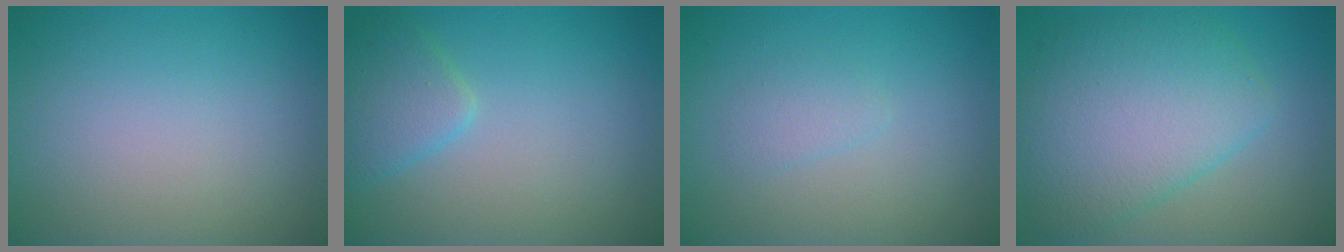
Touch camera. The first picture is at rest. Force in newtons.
{"total": 2.7, "press": 2.7, "slide": 0.1}
{"total": 1.1, "press": 1.1, "slide": 0.0}
{"total": 7.5, "press": 7.5, "slide": 0.3}